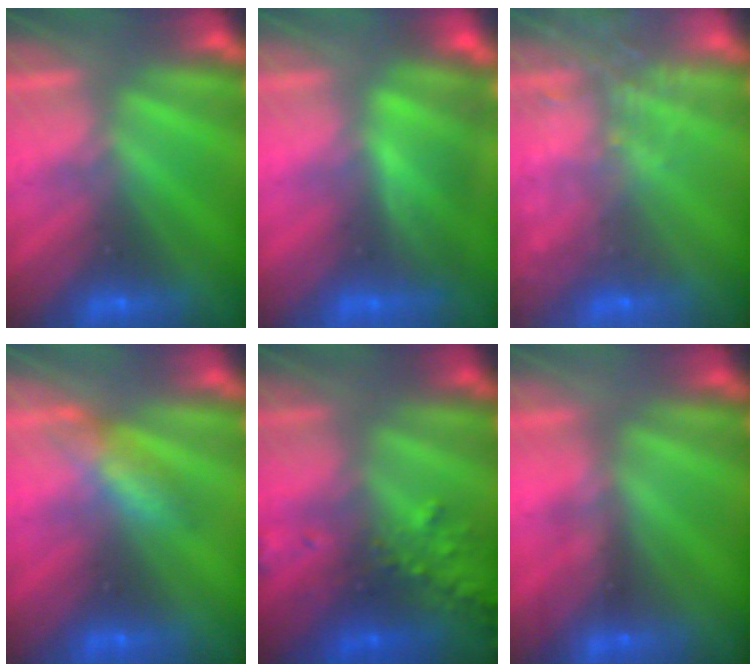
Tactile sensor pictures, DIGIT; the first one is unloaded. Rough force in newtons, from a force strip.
{"total": 4.8}
{"total": 9.1}
{"total": 2.8}
{"total": 8.1}
{"total": 2.0}